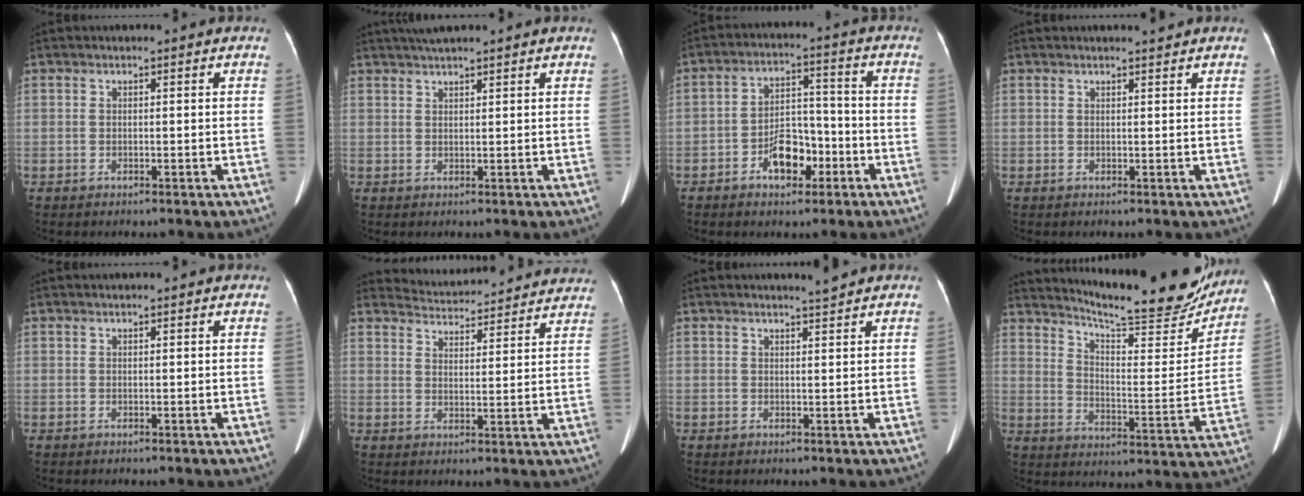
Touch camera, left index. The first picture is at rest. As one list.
[{"total": 3.5, "force": [2.9, 0.0, 1.9], "torque": [-0.034, 0.022, 0.051]}, {"total": 7.4, "force": [-3.8, 4.0, 5.0], "torque": [-0.094, 0.016, -0.062]}, {"total": 1.0, "force": [0.9, -0.2, 0.2], "torque": [-0.008, -0.006, 0.017]}, {"total": 1.1, "force": [0.9, 0.1, 0.5], "torque": [-0.008, 0.017, 0.011]}, {"total": 17.8, "force": [17.3, 2.8, 2.9], "torque": [-0.040, -0.010, 0.212]}, {"total": 1.3, "force": [1.2, -0.5, 0.2], "torque": [-0.012, -0.013, 0.022]}, {"total": 21.3, "force": [19.7, 2.1, 7.9], "torque": [-0.120, -0.056, 0.261]}]